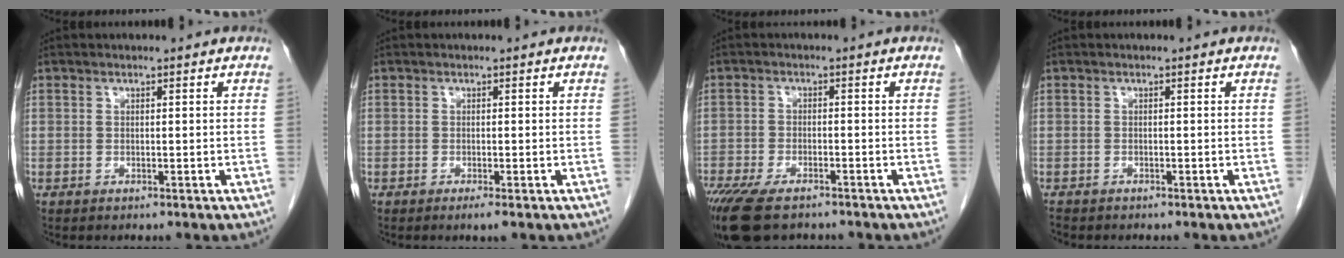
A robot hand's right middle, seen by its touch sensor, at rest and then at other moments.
{"total": 1.1, "force": [-0.7, -0.1, 0.8], "torque": [-0.016, -0.003, -0.011]}
{"total": 11.6, "force": [-8.6, 4.1, 6.5], "torque": [-0.128, -0.015, -0.138]}
{"total": 2.0, "force": [-1.7, 0.7, 0.7], "torque": [-0.015, -0.004, -0.023]}